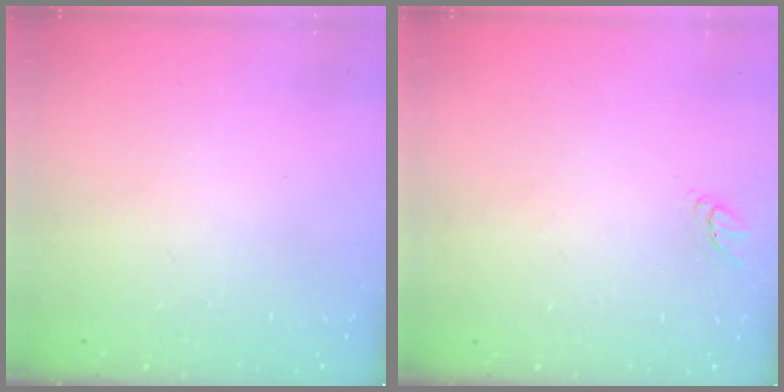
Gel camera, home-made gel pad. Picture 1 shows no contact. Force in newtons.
{"total": 2.2, "press": 2.2, "slide": 0.1}